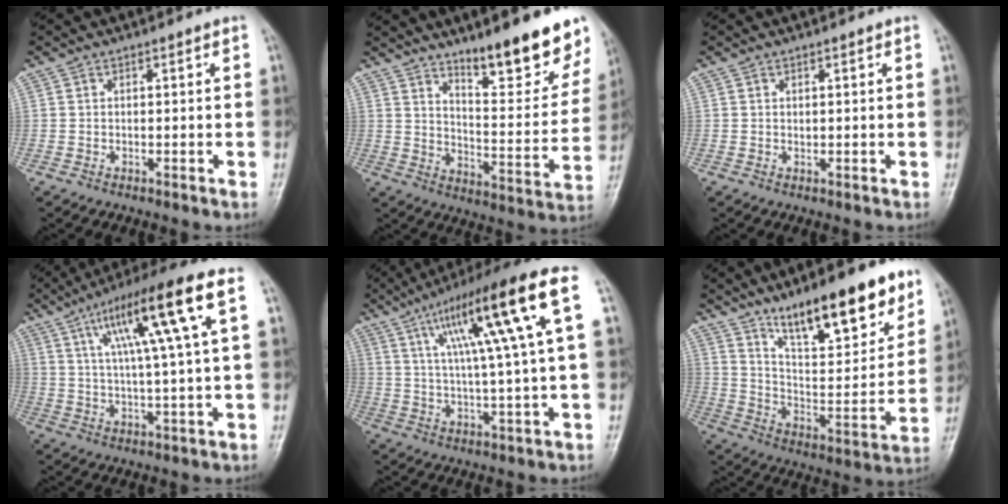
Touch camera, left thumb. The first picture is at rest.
{"total": 17.3, "force": [12.5, 4.3, 11.2], "torque": [-0.109, -0.090, 0.190]}
{"total": 0.7, "force": [0.4, 0.3, 0.6], "torque": [-0.008, -0.002, 0.007]}
{"total": 16.2, "force": [5.9, 1.2, 15.0], "torque": [-0.257, 0.007, 0.095]}
{"total": 19.0, "force": [6.6, 1.8, 17.7], "torque": [-0.286, 0.011, 0.103]}
{"total": 20.8, "force": [14.1, 6.1, 14.0], "torque": [-0.174, -0.068, 0.235]}